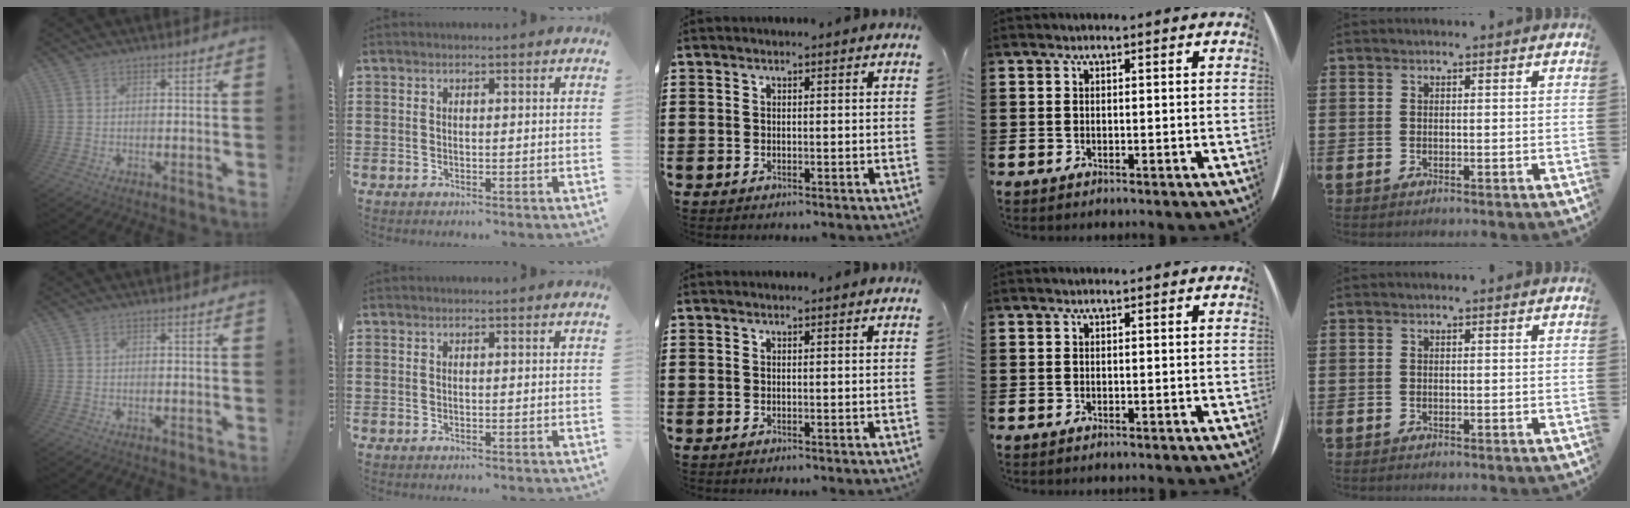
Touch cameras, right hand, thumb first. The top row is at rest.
{}